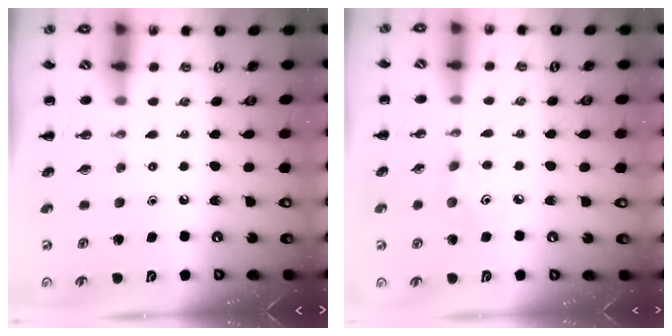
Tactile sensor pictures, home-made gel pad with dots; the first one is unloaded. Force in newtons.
{"total": 3.1, "press": 2.9, "slide": 0.9}